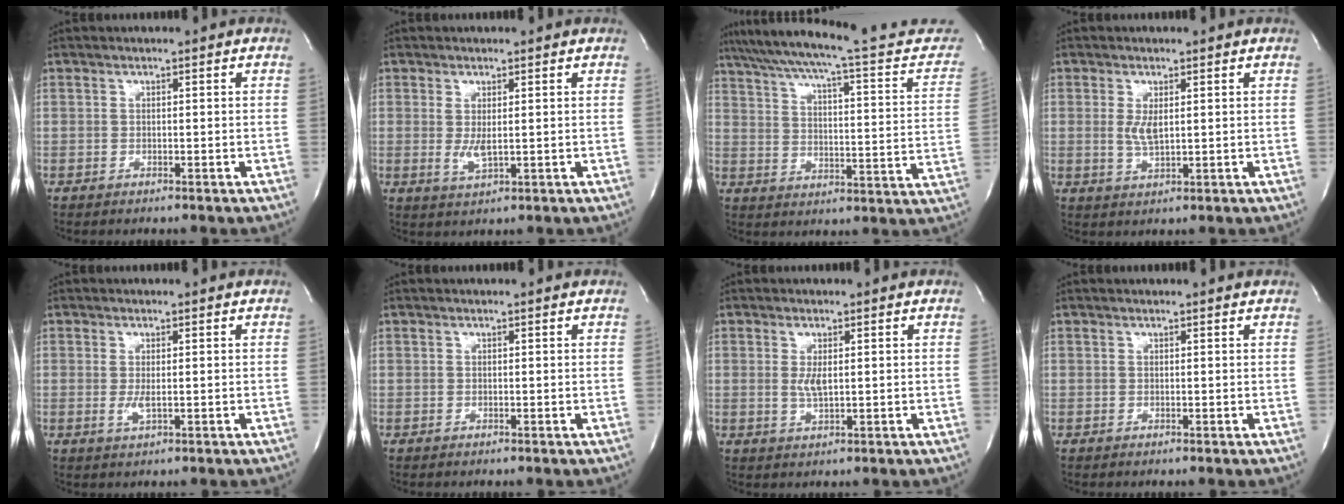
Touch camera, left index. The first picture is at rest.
{"total": 2.5, "force": [-0.5, 0.7, 2.3], "torque": [-0.049, -0.014, 0.001]}
{"total": 25.2, "force": [22.5, 2.2, 11.3], "torque": [-0.171, -0.037, 0.287]}
{"total": 2.8, "force": [-0.1, 0.9, 2.7], "torque": [-0.056, -0.012, 0.006]}
{"total": 1.8, "force": [-0.7, 0.4, 1.6], "torque": [-0.036, -0.010, -0.008]}
{"total": 0.0}
{"total": 2.3, "force": [-0.2, 0.6, 2.3], "torque": [-0.048, -0.010, 0.002]}
{"total": 1.8, "force": [1.7, 0.3, 0.3], "torque": [-0.011, 0.010, 0.011]}